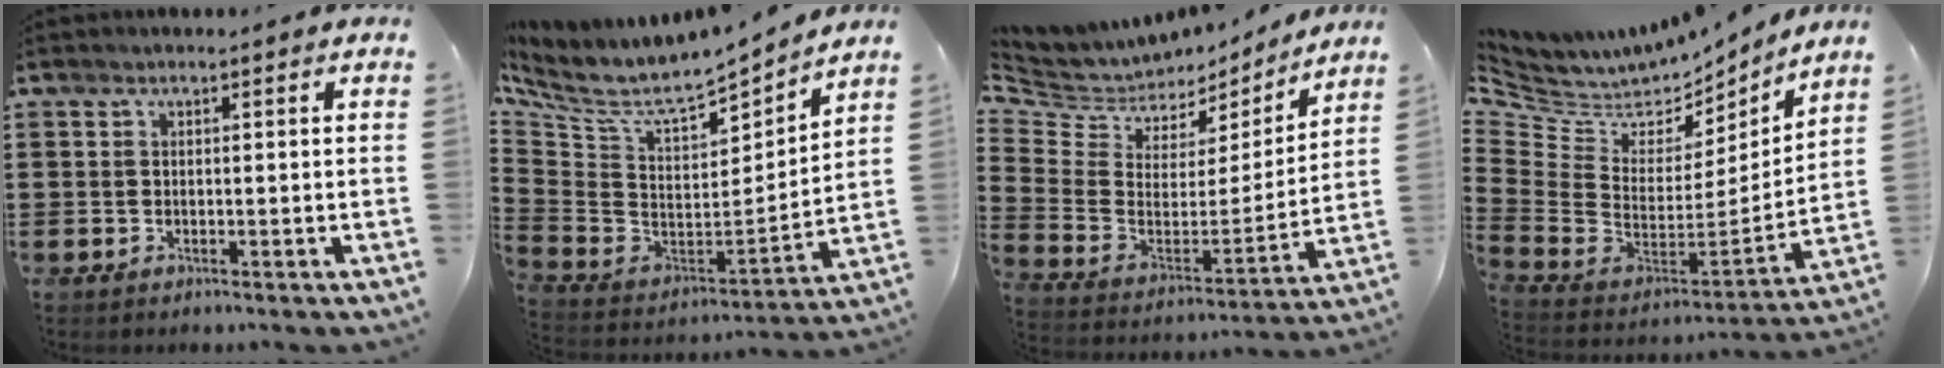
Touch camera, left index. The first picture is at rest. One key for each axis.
{"total": 7.0, "fx": 5.2, "fy": 2.3, "fz": 4.0, "tx": -0.104, "ty": -0.050, "tz": 0.085}
{"total": 5.7, "fx": 4.6, "fy": 3.2, "fz": 1.0, "tx": -0.057, "ty": -0.044, "tz": 0.079}
{"total": 5.6, "fx": 4.8, "fy": 2.8, "fz": 0.8, "tx": -0.064, "ty": -0.056, "tz": 0.080}